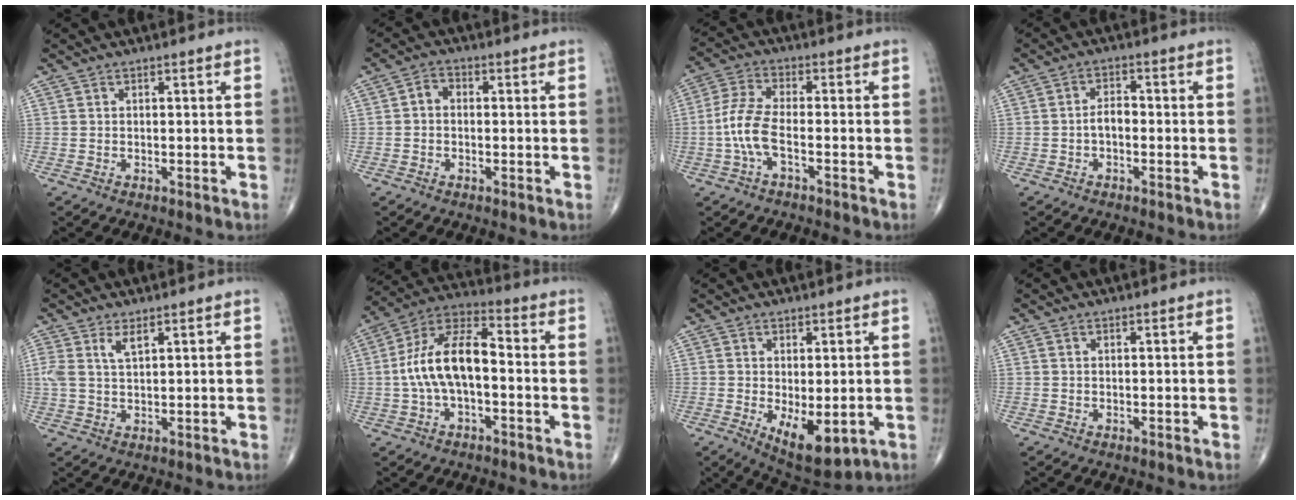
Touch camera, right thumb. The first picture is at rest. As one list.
[{"total": 2.6, "force": [-0.2, 2.0, 1.6], "torque": [-0.018, 0.012, -0.014]}, {"total": 7.0, "force": [-2.1, 2.5, 6.1], "torque": [-0.149, 0.024, -0.045]}, {"total": 2.9, "force": [-0.9, 1.6, 2.2], "torque": [-0.030, 0.014, -0.020]}, {"total": 3.6, "force": [1.8, 1.3, 2.8], "torque": [-0.064, 0.000, 0.042]}, {"total": 13.3, "force": [-1.2, 6.4, 11.6], "torque": [-0.221, 0.047, -0.029]}, {"total": 9.0, "force": [-2.1, 4.0, 7.8], "torque": [-0.106, -0.019, -0.016]}, {"total": 0.0}]